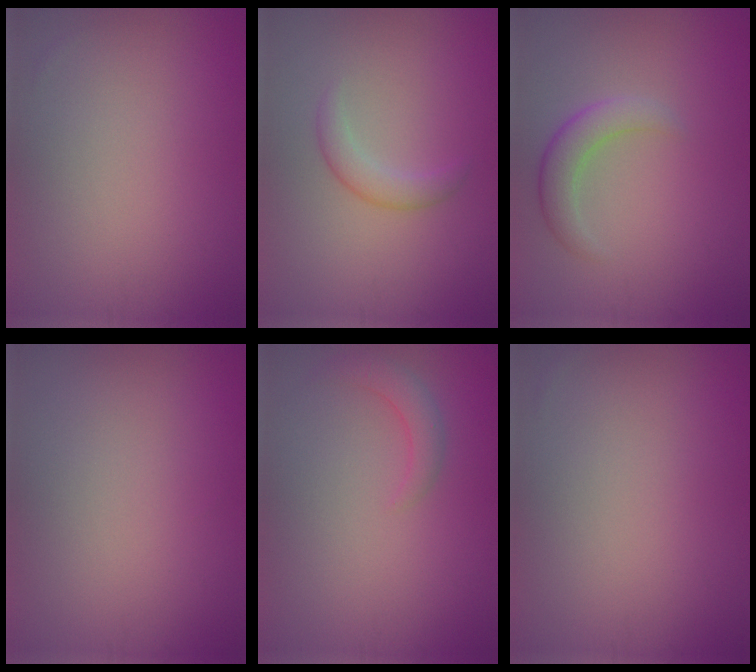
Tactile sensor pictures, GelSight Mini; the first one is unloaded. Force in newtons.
{"total": 1.8, "press": 1.8, "slide": 0.1}
{"total": 2.6, "press": 2.6, "slide": 0.0}
{"total": 0.0}
{"total": 1.8, "press": 1.8, "slide": 0.3}
{"total": 0.0}